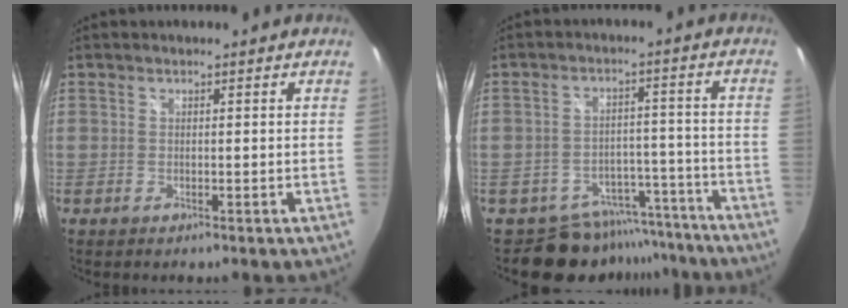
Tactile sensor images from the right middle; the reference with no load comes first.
{"total": 12.0, "force": [-10.4, 5.9, 1.2], "torque": [-0.020, 0.038, -0.133]}